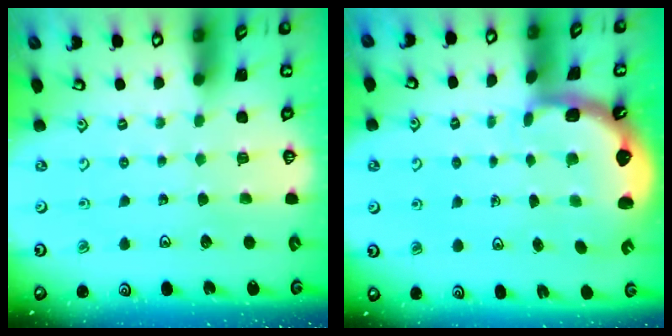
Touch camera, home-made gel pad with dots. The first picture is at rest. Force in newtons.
{"total": 2.5, "press": 1.2, "slide": 2.2}